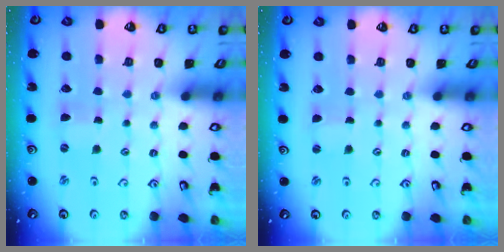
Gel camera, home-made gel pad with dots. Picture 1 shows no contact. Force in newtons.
{"total": 0.0}